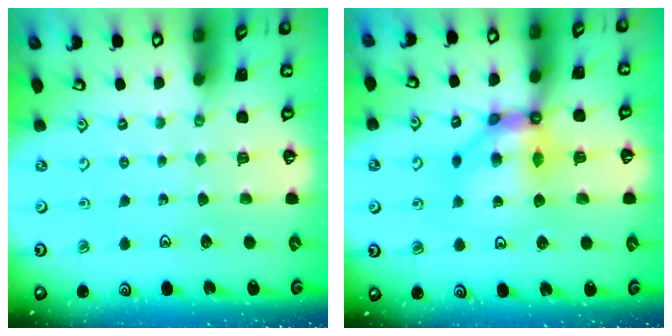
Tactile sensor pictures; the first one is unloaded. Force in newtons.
{"total": 8.9, "press": 8.9, "slide": 1.0}